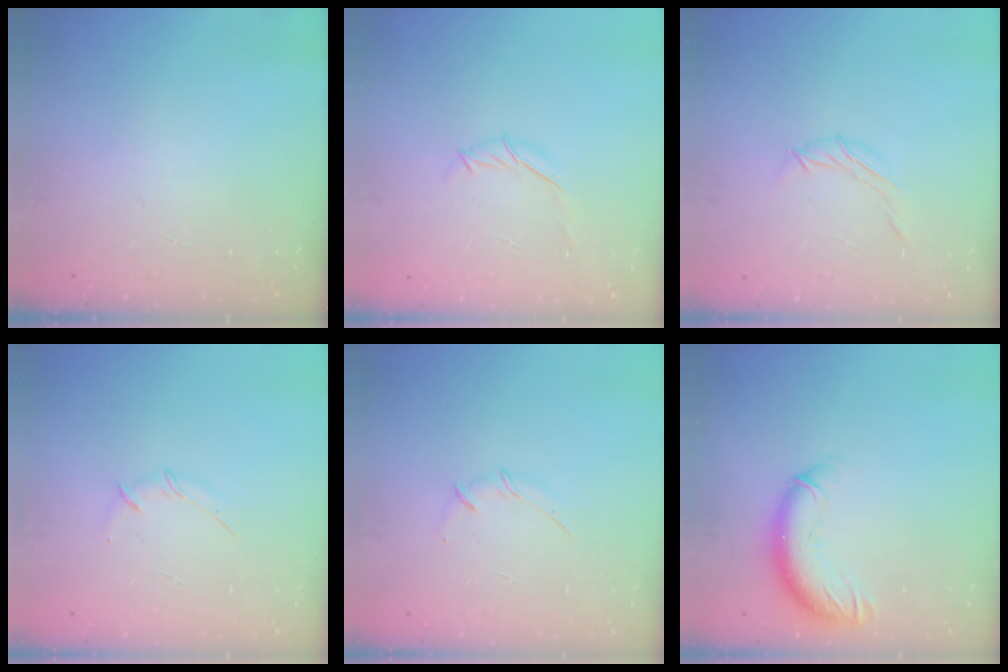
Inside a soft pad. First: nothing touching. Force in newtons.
{"total": 6.0, "press": 5.9, "slide": 1.0}
{"total": 6.1, "press": 5.9, "slide": 1.4}
{"total": 3.0, "press": 2.9, "slide": 0.8}
{"total": 3.0, "press": 2.9, "slide": 0.8}
{"total": 11.5, "press": 11.2, "slide": 2.6}